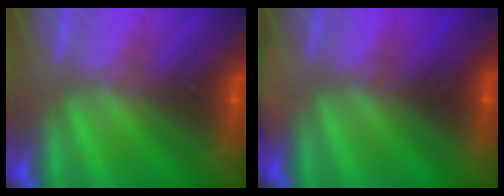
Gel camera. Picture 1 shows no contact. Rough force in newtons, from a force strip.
{"total": 3.3}